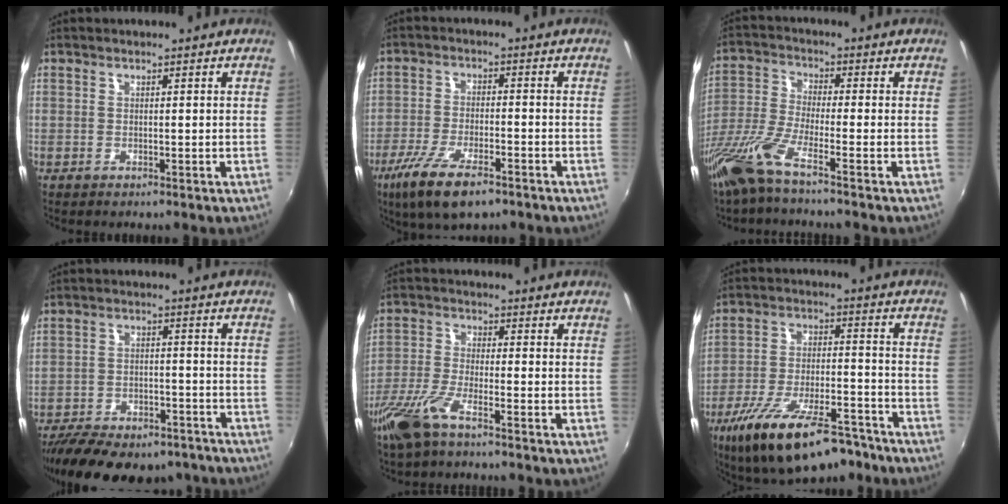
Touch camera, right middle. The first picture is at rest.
{"total": 11.0, "force": [-7.2, 3.3, 7.7], "torque": [-0.174, -0.034, -0.132]}
{"total": 8.9, "force": [-6.2, 0.3, 6.3], "torque": [-0.140, -0.021, -0.124]}
{"total": 20.7, "force": [-16.4, 8.4, 9.5], "torque": [-0.199, -0.016, -0.225]}
{"total": 8.2, "force": [-5.7, 1.5, 5.7], "torque": [-0.133, -0.013, -0.117]}
{"total": 20.1, "force": [-13.9, 7.3, 12.5], "torque": [-0.230, -0.030, -0.219]}